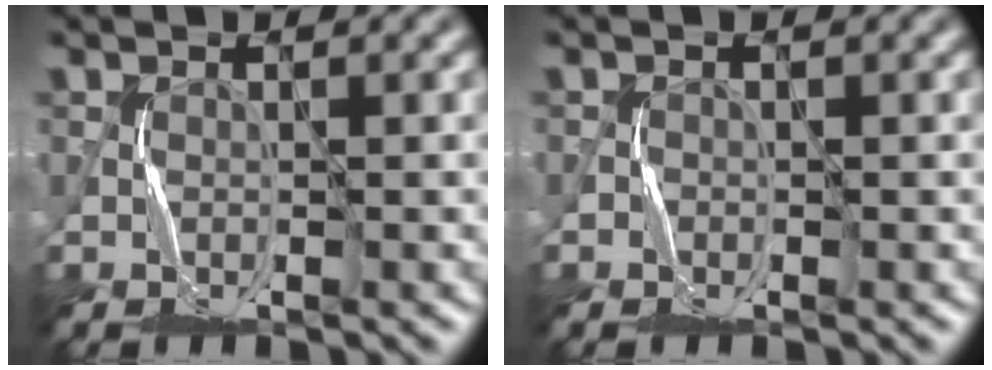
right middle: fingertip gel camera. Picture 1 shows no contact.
{"total": 0.5, "force": [-0.3, 0.4, 0.0], "torque": [0.002, -0.001, -0.007]}